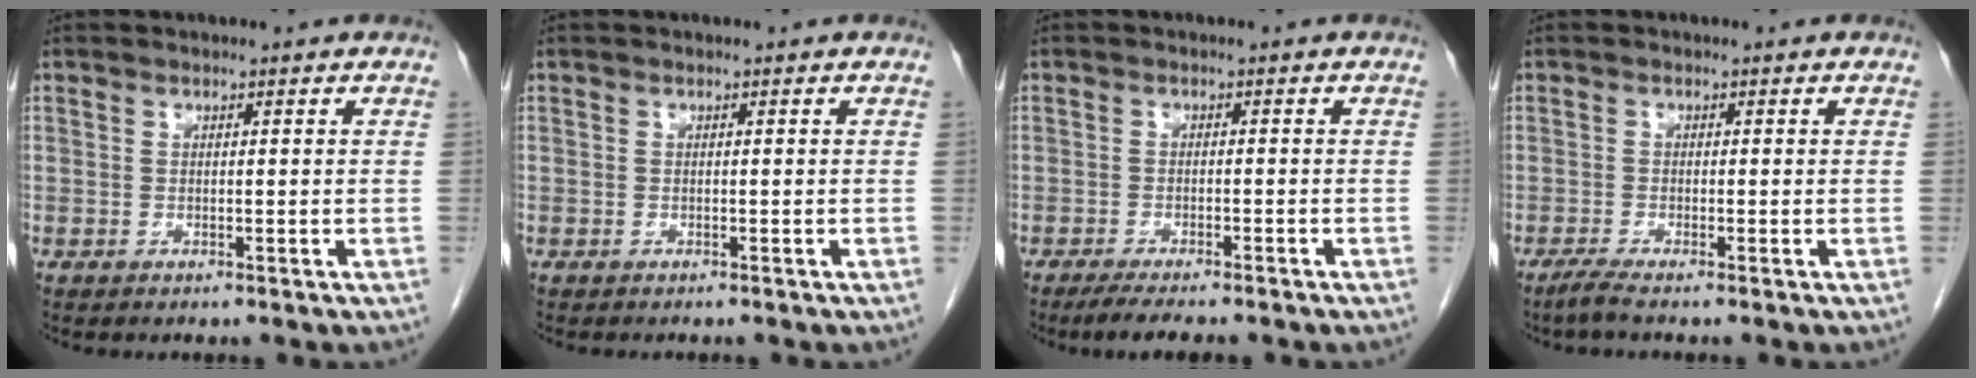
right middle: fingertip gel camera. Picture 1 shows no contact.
{"total": 0.7, "force": [-0.6, 0.1, 0.3], "torque": [-0.011, -0.003, -0.007]}
{"total": 6.0, "force": [-4.9, 0.6, 3.4], "torque": [-0.051, -0.013, -0.072]}
{"total": 1.6, "force": [-1.2, -0.4, 1.0], "torque": [-0.033, -0.008, -0.031]}